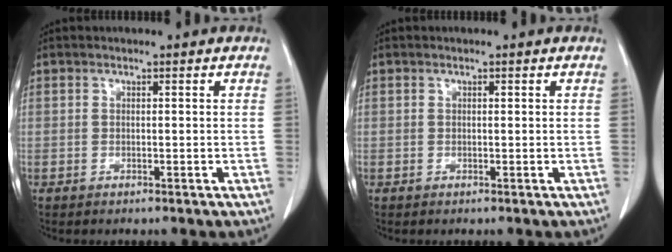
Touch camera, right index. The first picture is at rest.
{"total": 0.0}